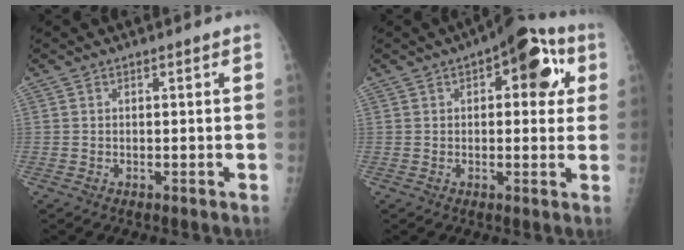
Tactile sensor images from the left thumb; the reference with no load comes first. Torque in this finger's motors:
{"motor_torque": [1.26, 1.13, 1.00, -0.17, 0.07]}